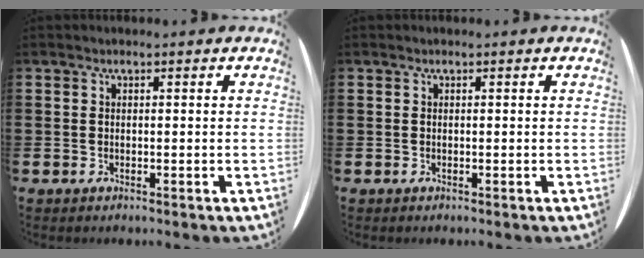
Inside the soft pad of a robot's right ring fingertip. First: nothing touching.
{"total": 0.0}